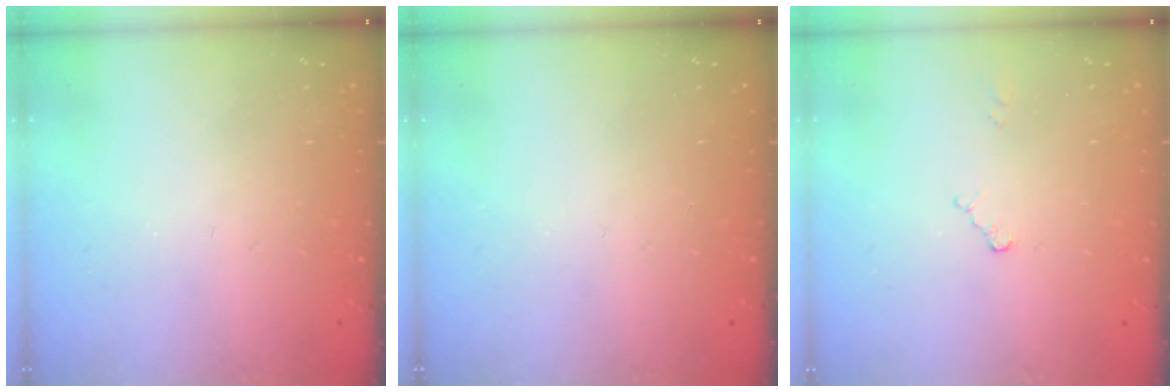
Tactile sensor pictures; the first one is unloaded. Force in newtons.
{"total": 0.0}
{"total": 2.6, "press": 2.6, "slide": 0.3}